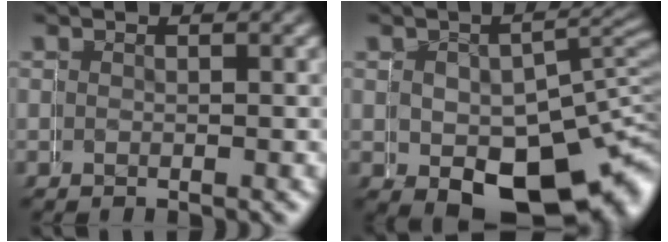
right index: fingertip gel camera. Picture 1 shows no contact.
{"total": 10.0, "force": [-3.5, 5.9, 7.3], "torque": [-0.103, -0.048, -0.020]}